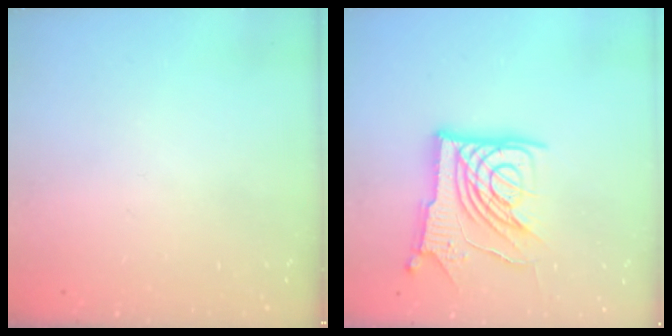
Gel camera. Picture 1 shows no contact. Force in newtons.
{"total": 16.0, "press": 15.9, "slide": 1.8}